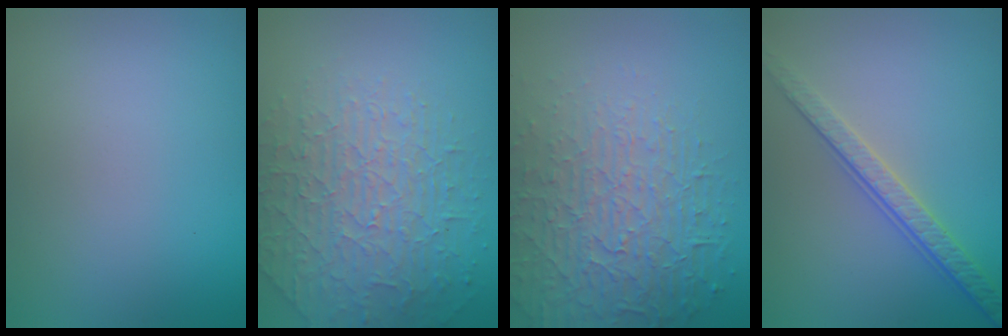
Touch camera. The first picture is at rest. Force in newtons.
{"total": 4.4, "press": 4.3, "slide": 1.0}
{"total": 6.7, "press": 5.1, "slide": 4.4}
{"total": 3.4, "press": 3.0, "slide": 1.6}